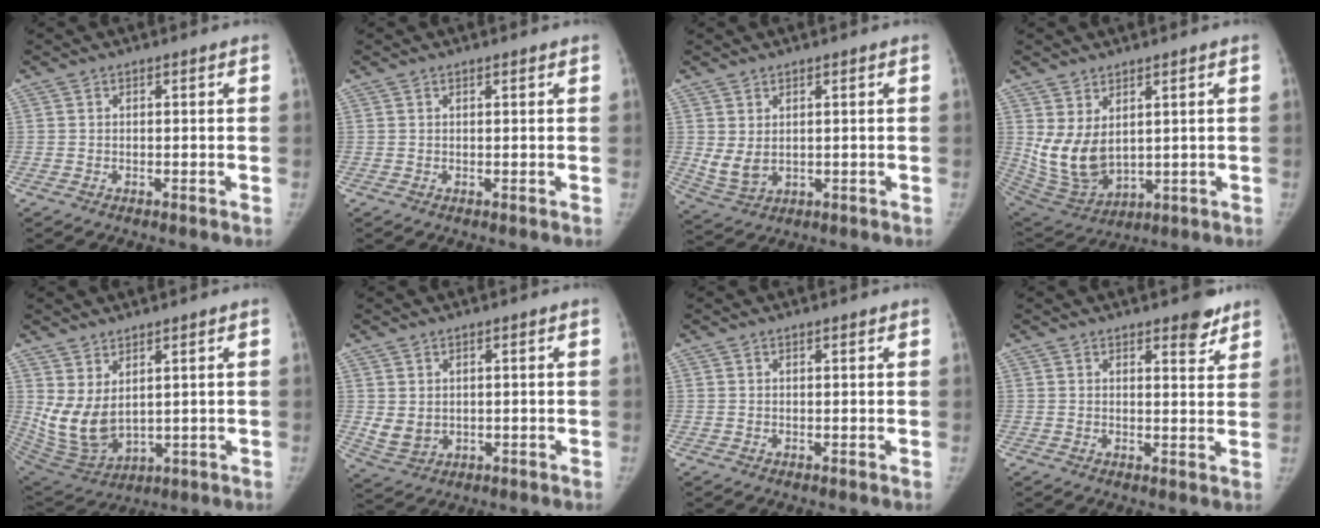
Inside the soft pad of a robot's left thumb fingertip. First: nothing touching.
{"total": 0.6, "force": [0.5, 0.1, 0.4], "torque": [-0.006, -0.002, 0.007]}
{"total": 4.8, "force": [1.0, 3.1, 3.5], "torque": [-0.065, -0.012, 0.032]}
{"total": 10.8, "force": [2.7, 6.8, 7.9], "torque": [-0.144, -0.025, 0.078]}
{"total": 9.9, "force": [3.1, 5.5, 7.7], "torque": [-0.145, -0.026, 0.084]}
{"total": 4.4, "force": [0.6, 3.5, 2.6], "torque": [-0.041, -0.015, 0.027]}
{"total": 0.7, "force": [0.5, 0.1, 0.4], "torque": [-0.007, -0.002, 0.008]}
{"total": 4.7, "force": [3.4, 1.8, 2.6], "torque": [-0.013, -0.022, 0.044]}